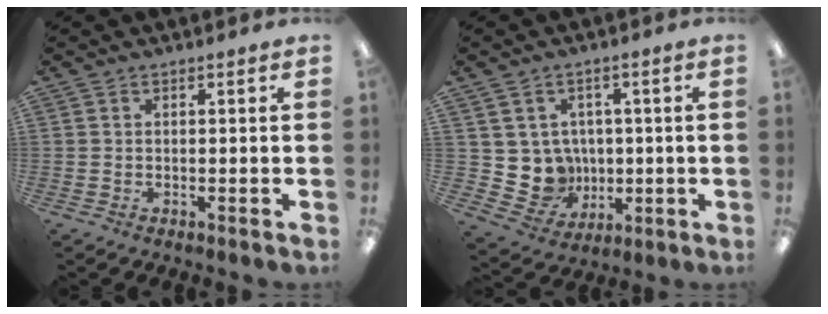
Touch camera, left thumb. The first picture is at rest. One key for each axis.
{"total": 7.5, "fx": 1.8, "fy": 7.2, "fz": 1.0, "tx": -0.040, "ty": -0.014, "tz": 0.046}